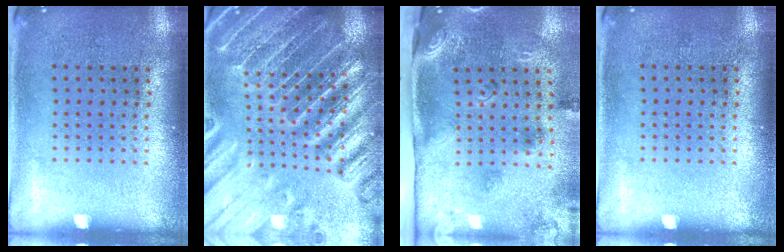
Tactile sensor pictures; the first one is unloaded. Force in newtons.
{"total": 4.4, "press": 4.0, "slide": 1.6}
{"total": 3.1, "press": 2.0, "slide": 2.4}
{"total": 0.0}